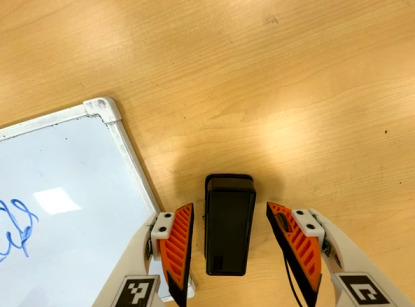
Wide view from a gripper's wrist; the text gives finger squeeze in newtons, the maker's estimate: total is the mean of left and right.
{"total": 0.0}